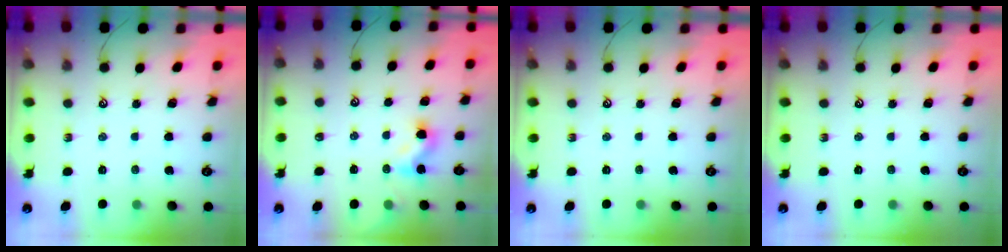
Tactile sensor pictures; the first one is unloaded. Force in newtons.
{"total": 3.2, "press": 3.2, "slide": 0.4}
{"total": 0.0}
{"total": 0.0}